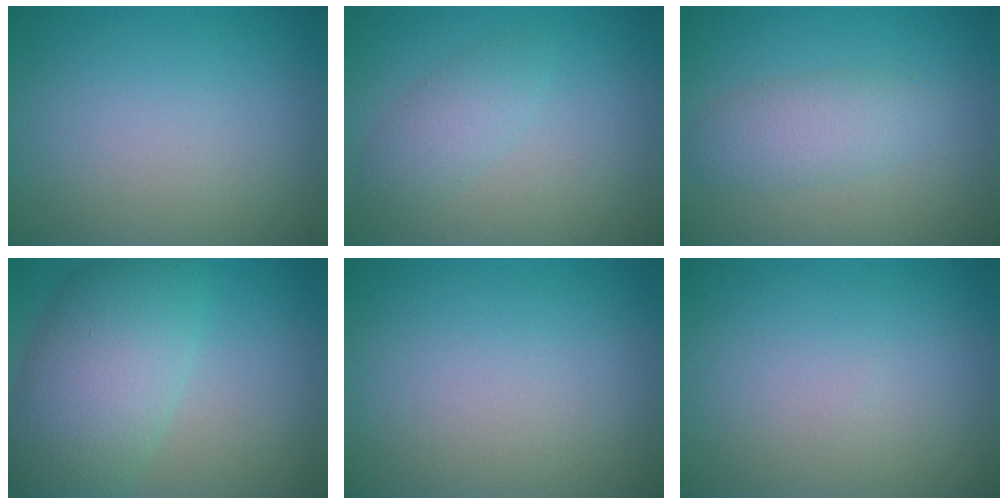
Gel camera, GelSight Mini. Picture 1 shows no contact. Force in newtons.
{"total": 2.1, "press": 2.1, "slide": 0.1}
{"total": 2.8, "press": 2.8, "slide": 0.1}
{"total": 8.2, "press": 8.2, "slide": 0.3}
{"total": 0.0}
{"total": 0.0}